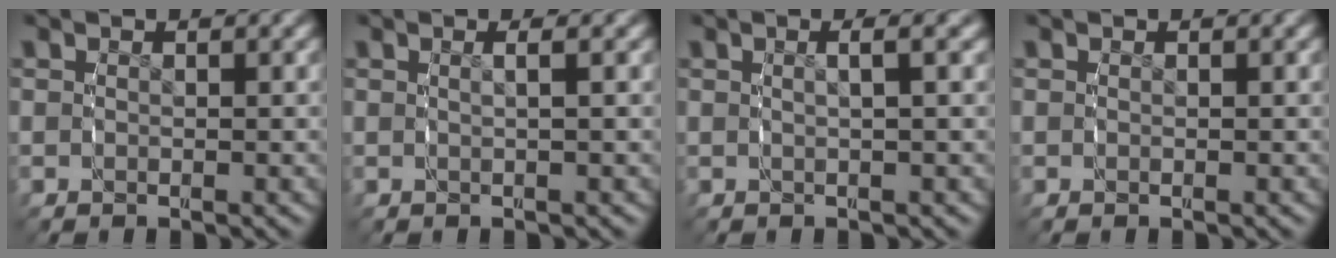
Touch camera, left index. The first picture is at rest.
{"total": 1.1, "force": [0.2, -0.5, 0.9], "torque": [-0.016, 0.001, 0.005]}
{"total": 1.6, "force": [0.4, -0.3, 1.5], "torque": [-0.021, 0.005, 0.007]}
{"total": 0.0}